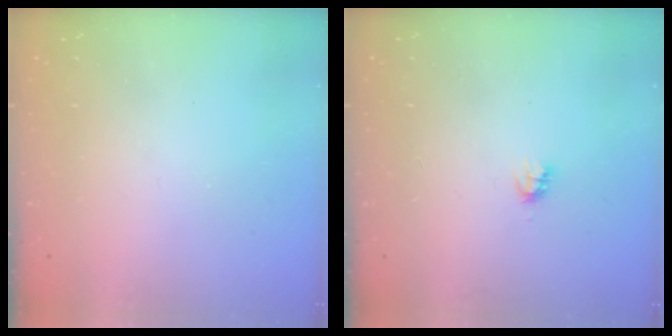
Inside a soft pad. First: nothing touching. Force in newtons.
{"total": 2.7, "press": 2.7, "slide": 0.2}